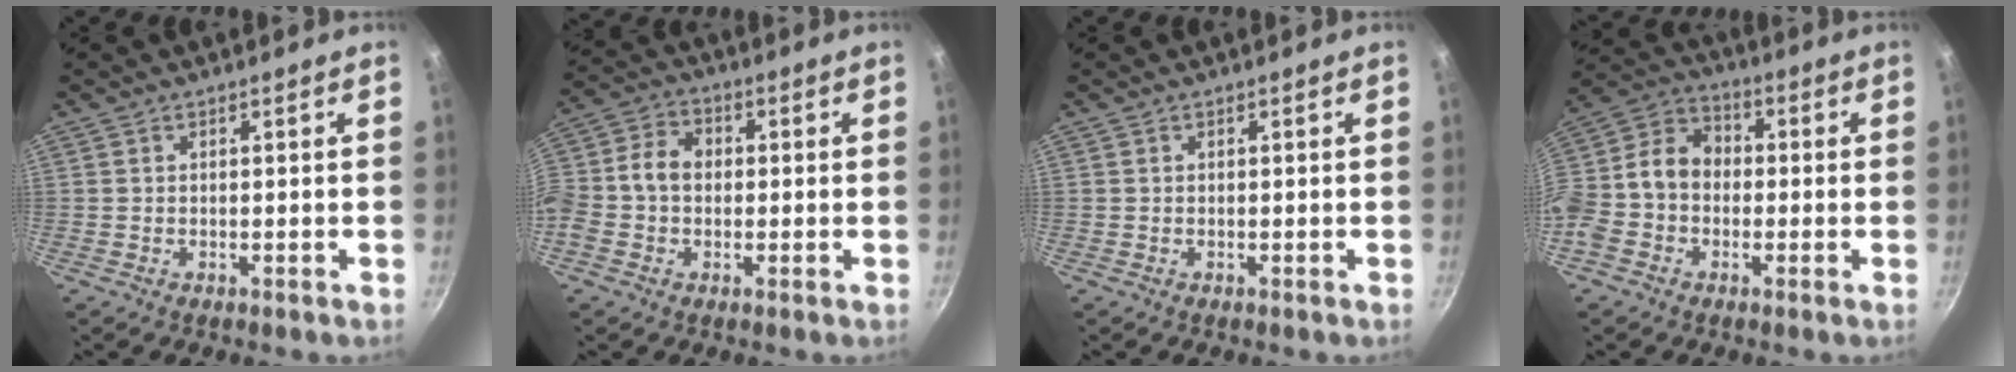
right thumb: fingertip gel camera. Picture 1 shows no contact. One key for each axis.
{"total": 9.1, "fx": -0.3, "fy": 7.1, "fz": 5.7, "tx": -0.094, "ty": 0.026, "tz": -0.028}
{"total": 0.0}
{"total": 13.2, "fx": -1.9, "fy": 10.4, "fz": 7.9, "tx": -0.127, "ty": 0.049, "tz": -0.057}